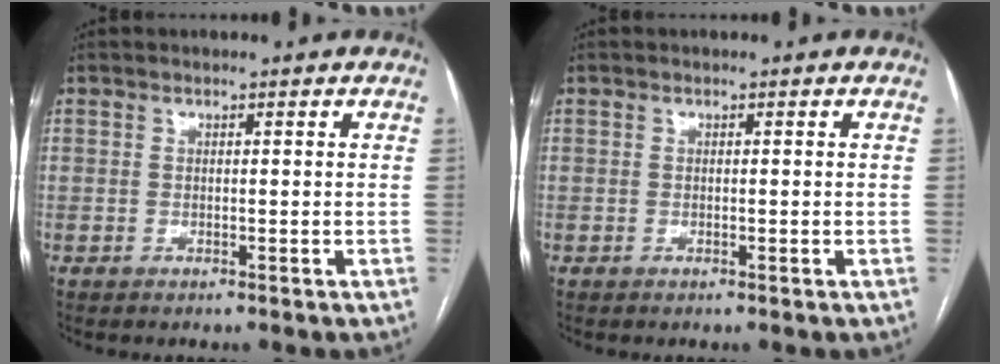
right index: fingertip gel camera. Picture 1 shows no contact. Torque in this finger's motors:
{"motor_torque": [-0.18, -0.11, 0.01, 0.00]}